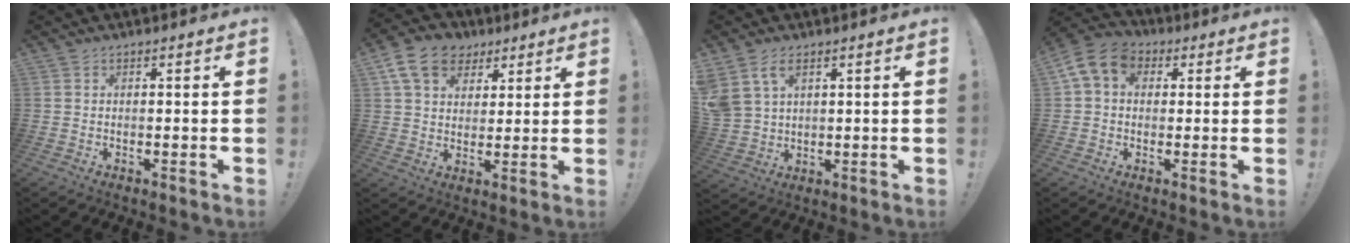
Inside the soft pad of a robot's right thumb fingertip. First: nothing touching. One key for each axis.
{"total": 13.7, "fx": 6.5, "fy": 10.1, "fz": 6.5, "tx": -0.102, "ty": -0.023, "tz": 0.128}
{"total": 6.9, "fx": 4.0, "fy": 4.1, "fz": 3.9, "tx": -0.076, "ty": -0.014, "tz": 0.081}
{"total": 10.0, "fx": 2.9, "fy": 7.5, "fz": 6.1, "tx": -0.102, "ty": 0.002, "tz": 0.061}